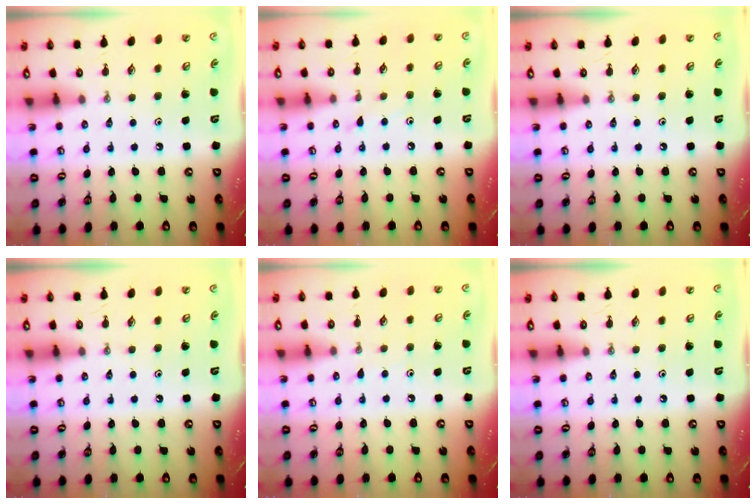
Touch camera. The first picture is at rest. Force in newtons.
{"total": 5.2, "press": 5.2, "slide": 0.6}
{"total": 0.0}
{"total": 0.0}
{"total": 5.1, "press": 5.1, "slide": 0.7}
{"total": 0.0}